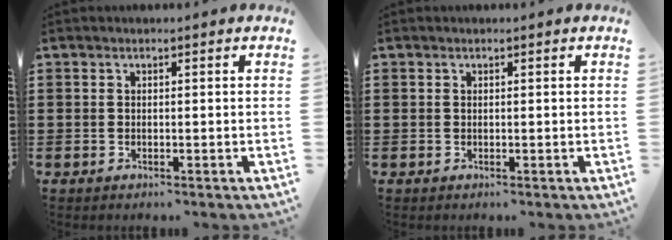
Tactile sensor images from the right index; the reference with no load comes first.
{"total": 0.0}